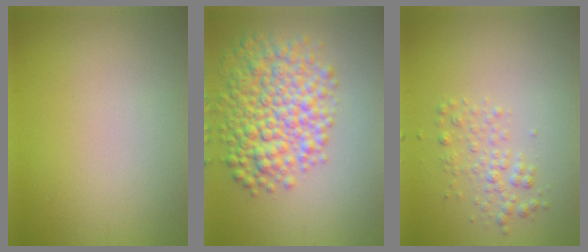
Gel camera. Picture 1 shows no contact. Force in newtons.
{"total": 7.1, "press": 7.1, "slide": 0.1}
{"total": 2.0, "press": 2.0, "slide": 0.1}